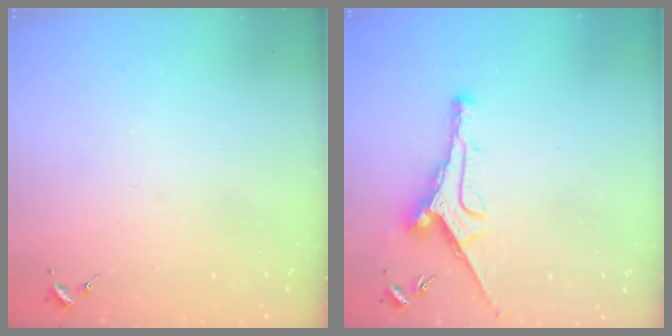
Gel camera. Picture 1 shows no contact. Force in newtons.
{"total": 11.5, "press": 11.5, "slide": 0.7}